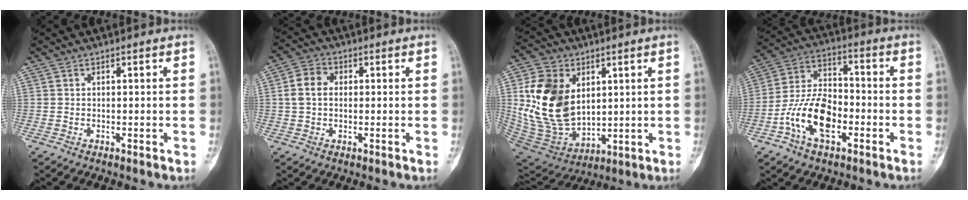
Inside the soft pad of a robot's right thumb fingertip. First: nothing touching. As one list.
[{"total": 6.8, "force": [0.5, 5.1, 4.4], "torque": [-0.078, 0.015, 0.000]}, {"total": 18.4, "force": [3.9, 13.0, 12.5], "torque": [-0.216, -0.023, 0.093]}, {"total": 13.5, "force": [-4.7, 7.7, 10.1], "torque": [-0.176, 0.034, -0.092]}]